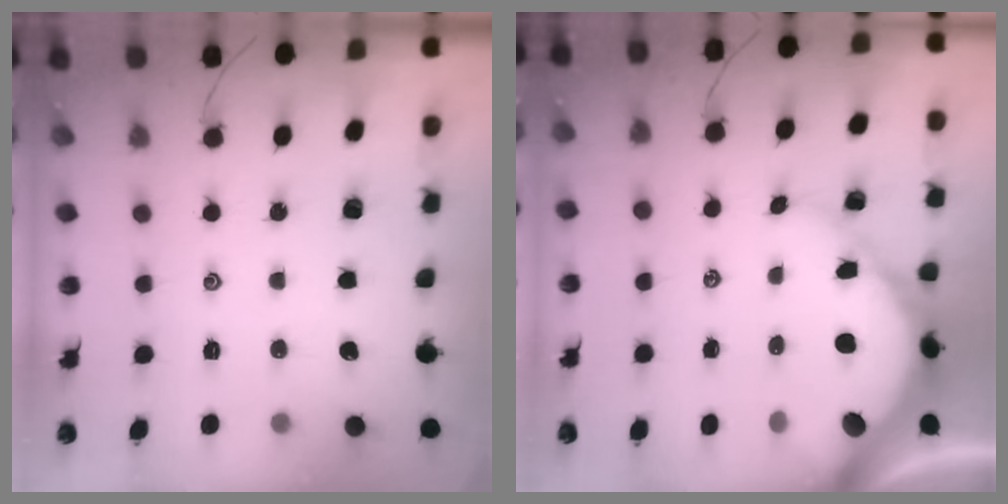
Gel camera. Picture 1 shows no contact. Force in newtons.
{"total": 10.8, "press": 10.7, "slide": 1.1}